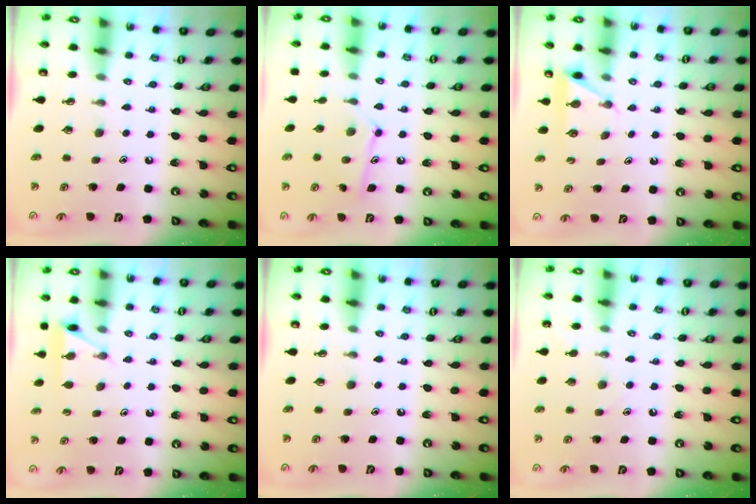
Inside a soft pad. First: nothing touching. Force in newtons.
{"total": 10.3, "press": 10.3, "slide": 0.4}
{"total": 3.0, "press": 2.9, "slide": 0.4}
{"total": 3.7, "press": 3.7, "slide": 0.3}
{"total": 0.0}
{"total": 4.5, "press": 4.5, "slide": 0.4}